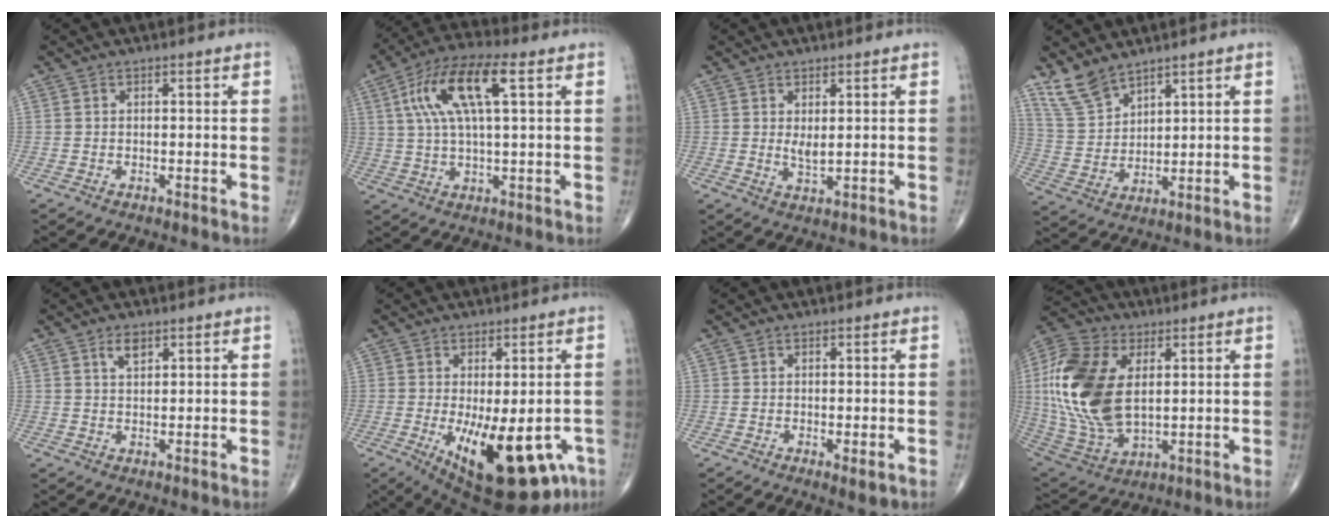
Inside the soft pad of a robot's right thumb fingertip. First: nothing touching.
{"total": 13.6, "force": [4.2, 4.2, 12.2], "torque": [-0.250, 0.019, 0.073]}
{"total": 2.4, "force": [0.6, 0.8, 2.2], "torque": [-0.040, -0.012, 0.014]}
{"total": 7.5, "force": [6.2, 3.1, 2.8], "torque": [-0.051, -0.027, 0.140]}
{"total": 2.7, "force": [1.5, 1.4, 1.8], "torque": [-0.027, -0.008, 0.029]}
{"total": 18.1, "force": [-6.5, 7.7, 15.1], "torque": [-0.183, -0.018, -0.074]}
{"total": 1.9, "force": [-0.5, 0.6, 1.7], "torque": [-0.024, -0.007, -0.005]}
{"total": 22.0, "force": [3.5, 13.0, 17.5], "torque": [-0.373, -0.017, 0.067]}